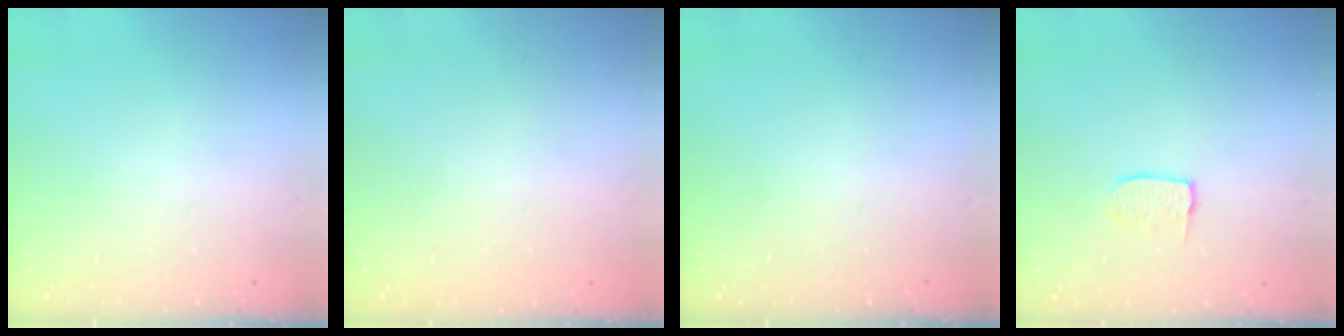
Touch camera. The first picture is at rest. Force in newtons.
{"total": 0.0}
{"total": 0.0}
{"total": 5.4, "press": 5.4, "slide": 0.3}